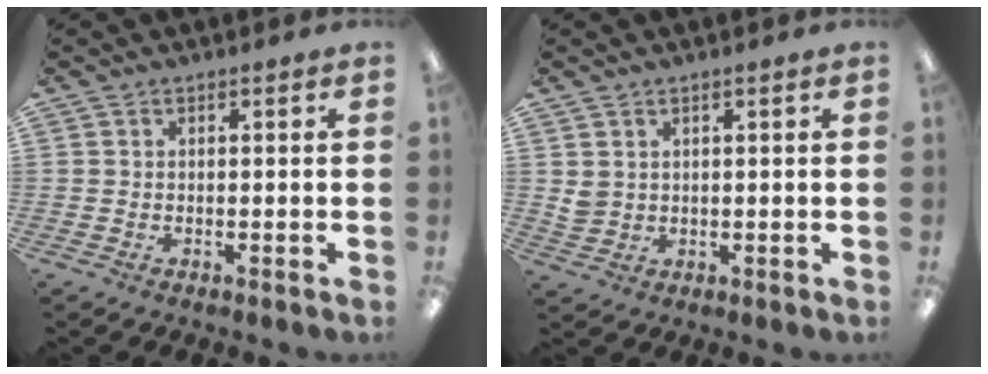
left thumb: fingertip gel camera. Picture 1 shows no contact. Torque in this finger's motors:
{"motor_torque": [0.22, 0.38, -0.18, -0.28, 0.00]}